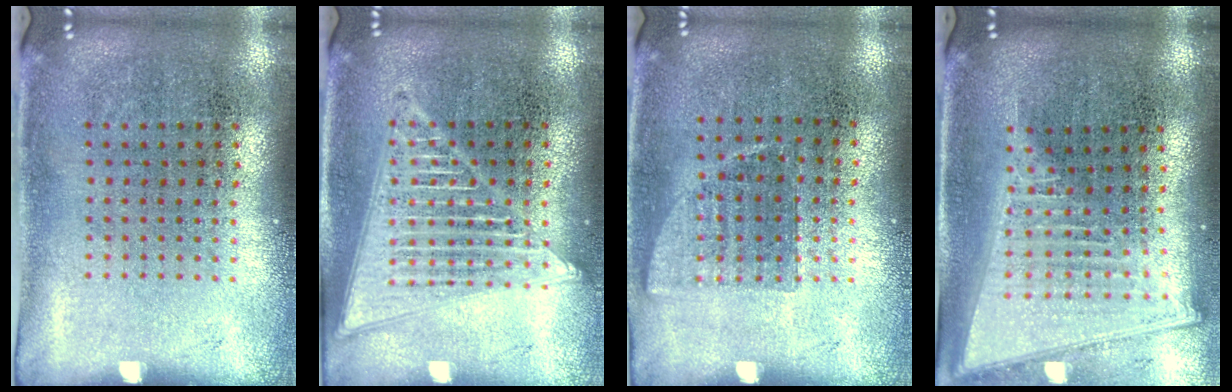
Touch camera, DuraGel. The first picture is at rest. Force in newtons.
{"total": 3.3, "press": 3.3, "slide": 0.3}
{"total": 0.8, "press": 0.7, "slide": 0.3}
{"total": 2.1, "press": 1.8, "slide": 1.1}